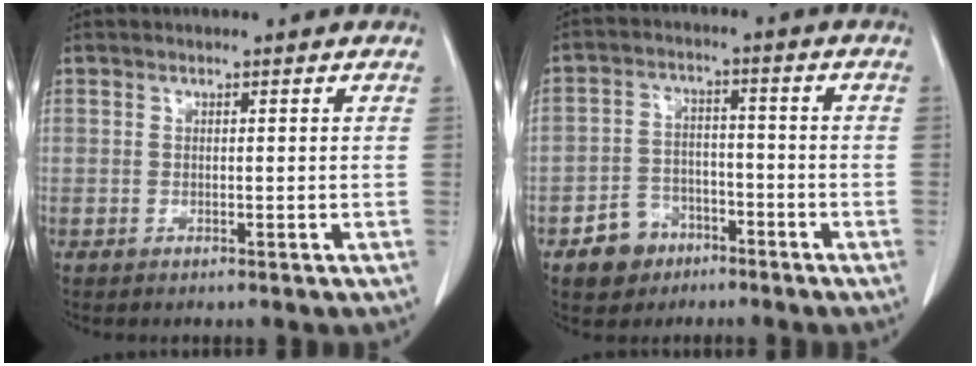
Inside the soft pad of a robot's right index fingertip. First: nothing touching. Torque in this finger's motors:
{"motor_torque": [-0.35, 0.00, -0.80, -0.21]}